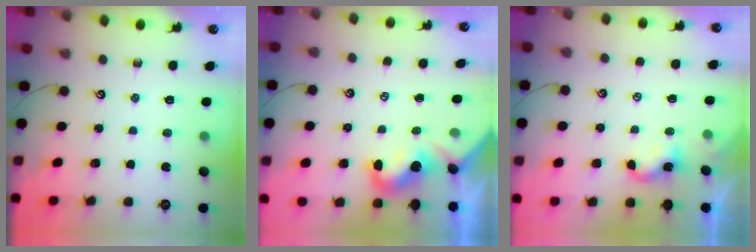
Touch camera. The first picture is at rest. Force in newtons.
{"total": 2.0, "press": 2.0, "slide": 0.4}
{"total": 2.8, "press": 2.7, "slide": 0.3}